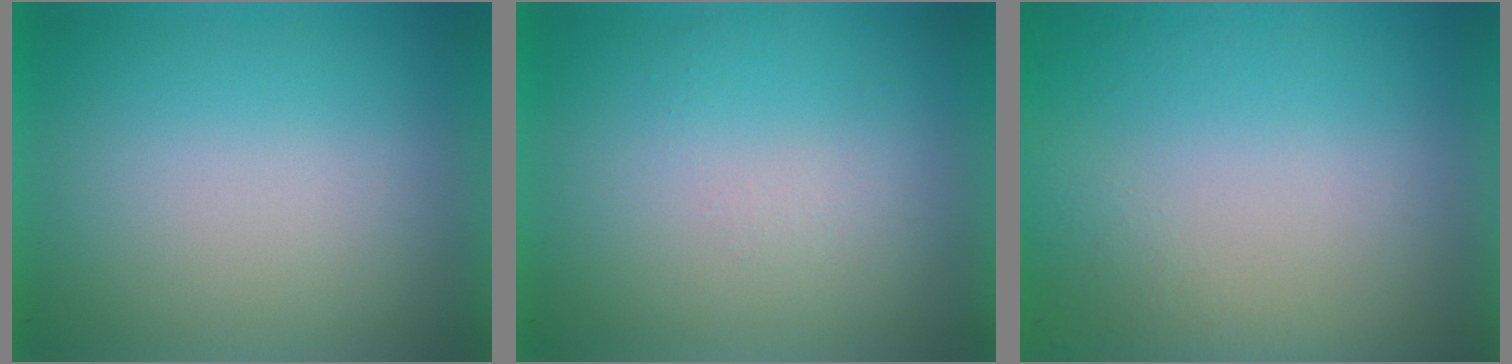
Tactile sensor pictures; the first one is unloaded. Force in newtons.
{"total": 1.1}
{"total": 8.2}